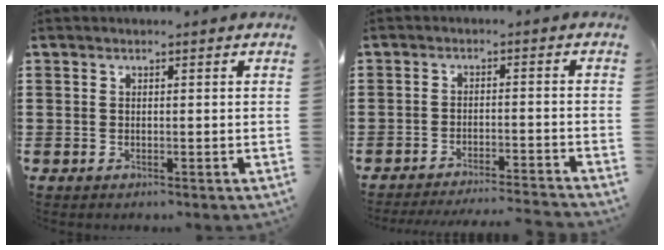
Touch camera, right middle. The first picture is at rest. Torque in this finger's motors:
{"motor_torque": [0.09, -0.02, 0.04, 0.07]}